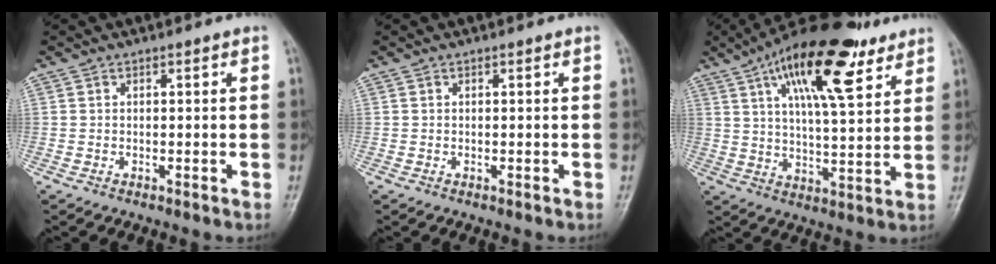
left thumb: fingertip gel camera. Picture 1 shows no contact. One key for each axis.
{"total": 0.0}
{"total": 19.7, "fx": 10.4, "fy": 6.8, "fz": 15.3, "tx": -0.227, "ty": -0.026, "tz": 0.166}